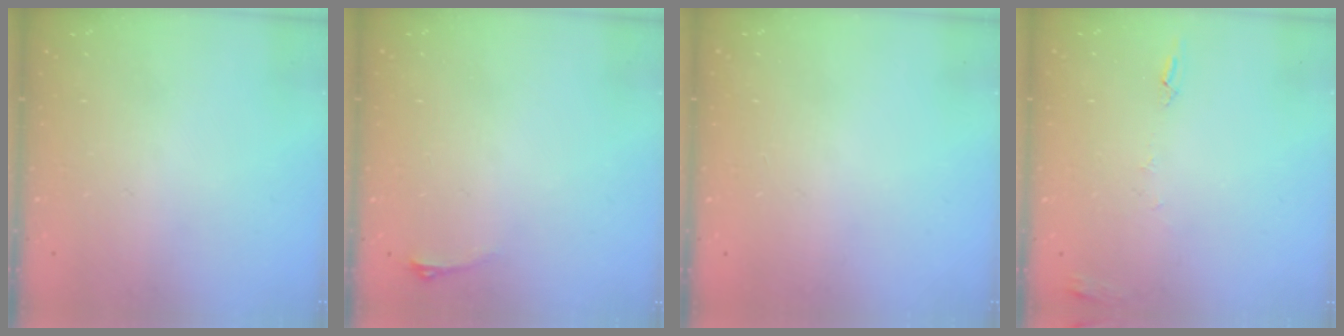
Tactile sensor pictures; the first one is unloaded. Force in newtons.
{"total": 2.9, "press": 2.6, "slide": 1.5}
{"total": 0.0}
{"total": 6.0, "press": 6.0, "slide": 0.6}